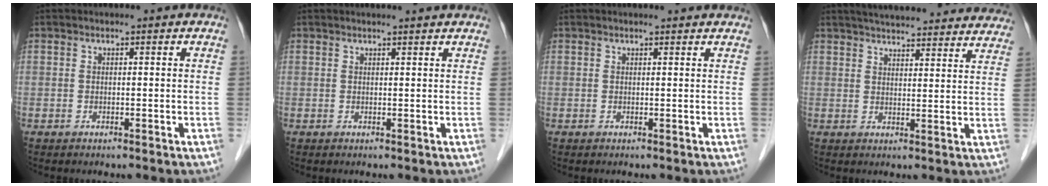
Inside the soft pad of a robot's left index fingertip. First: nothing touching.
{"total": 2.0, "force": [1.8, -0.3, 0.8], "torque": [-0.012, 0.002, 0.019]}
{"total": 1.9, "force": [1.8, 0.1, 0.4], "torque": [-0.009, 0.002, 0.013]}
{"total": 24.6, "force": [22.8, 3.7, 8.5], "torque": [-0.124, -0.020, 0.274]}